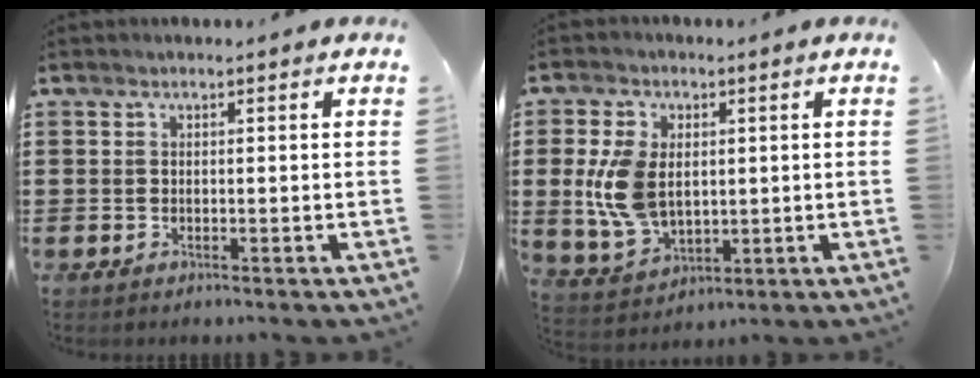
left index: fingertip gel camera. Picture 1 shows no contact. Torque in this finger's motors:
{"motor_torque": [0.99, -0.07, 0.69, 0.14]}